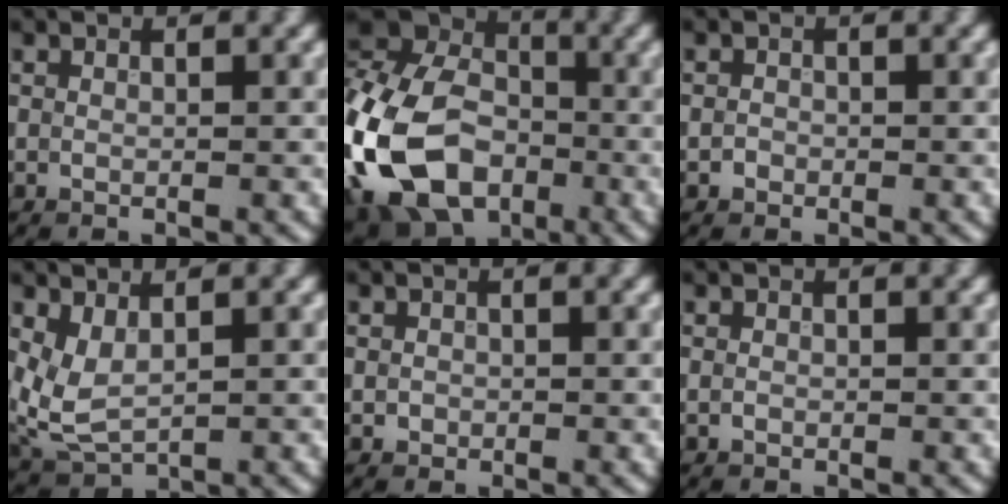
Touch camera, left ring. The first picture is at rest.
{"total": 16.8, "force": [-5.2, 11.7, 10.9], "torque": [-0.254, -0.005, -0.117]}
{"total": 0.7, "force": [-0.4, 0.6, 0.1], "torque": [0.003, -0.003, -0.012]}
{"total": 3.5, "force": [0.7, 2.0, 2.8], "torque": [-0.076, -0.008, 0.019]}
{"total": 0.7, "force": [-0.2, 0.6, 0.1], "torque": [0.000, -0.002, -0.006]}
{"total": 0.0}